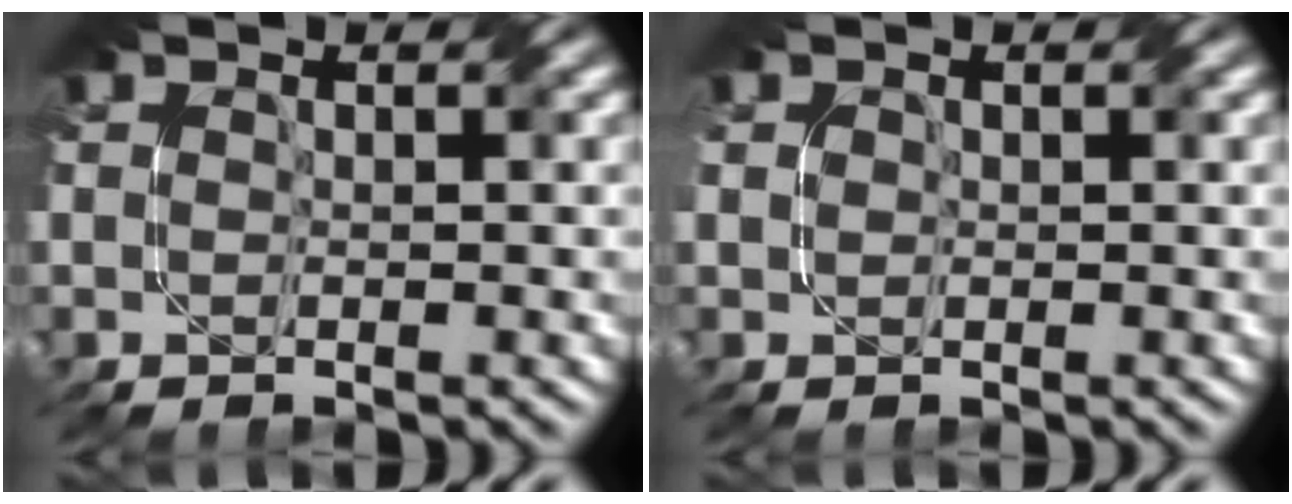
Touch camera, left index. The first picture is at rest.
{"total": 0.7, "force": [0.0, 0.6, 0.2], "torque": [-0.003, 0.000, 0.001]}